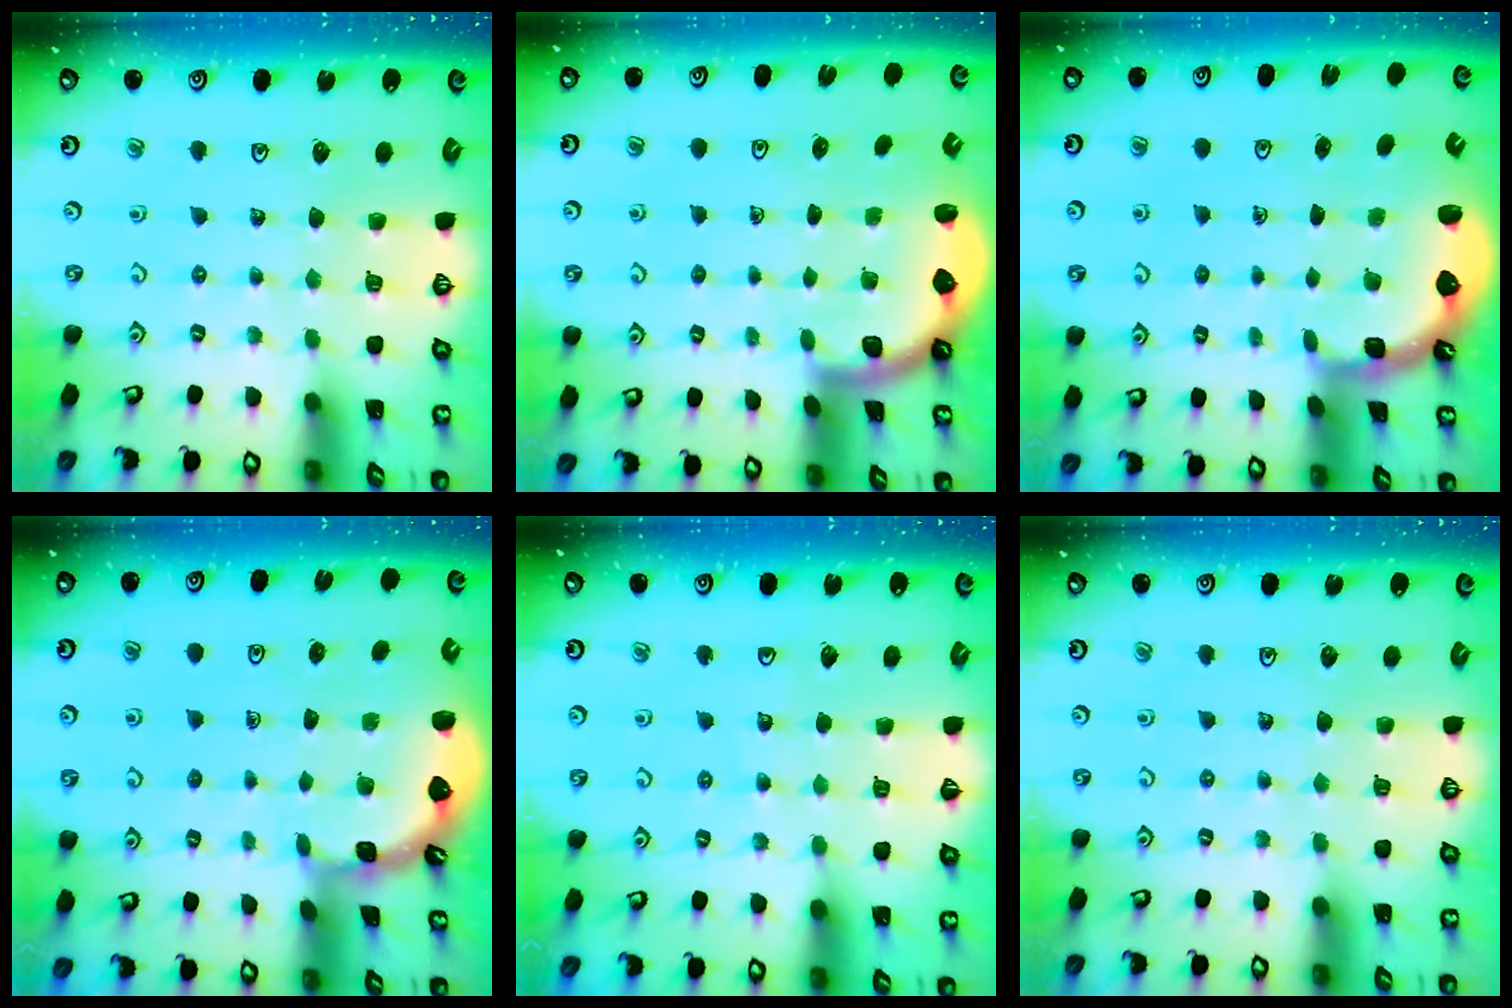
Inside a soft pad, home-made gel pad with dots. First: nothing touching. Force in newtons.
{"total": 1.8, "press": 1.8, "slide": 0.3}
{"total": 2.5, "press": 1.6, "slide": 1.9}
{"total": 1.1, "press": 1.1, "slide": 0.1}
{"total": 4.7, "press": 4.7, "slide": 0.5}
{"total": 0.0}